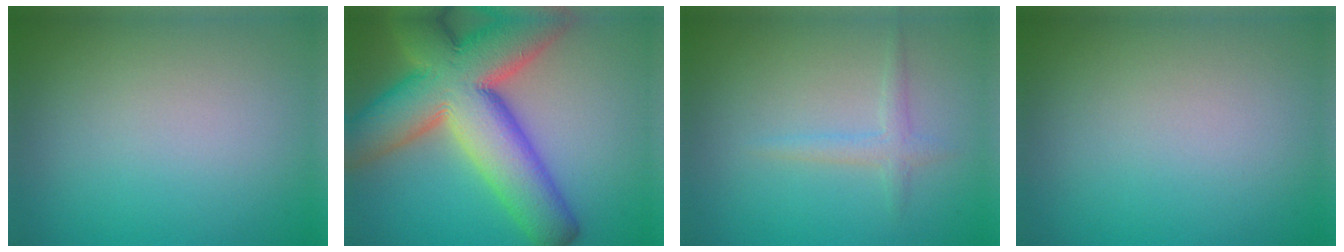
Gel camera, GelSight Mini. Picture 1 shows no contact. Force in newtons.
{"total": 14.8, "press": 14.8, "slide": 0.9}
{"total": 1.4, "press": 1.4, "slide": 0.1}
{"total": 0.0}